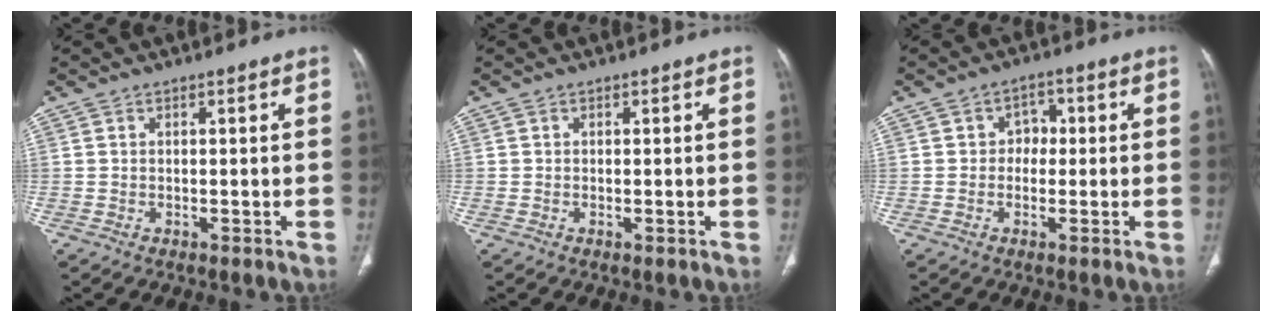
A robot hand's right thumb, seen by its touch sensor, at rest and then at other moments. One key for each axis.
{"total": 0.0}
{"total": 3.6, "fx": 0.1, "fy": 3.0, "fz": 1.9, "tx": 0.000, "ty": 0.011, "tz": -0.009}